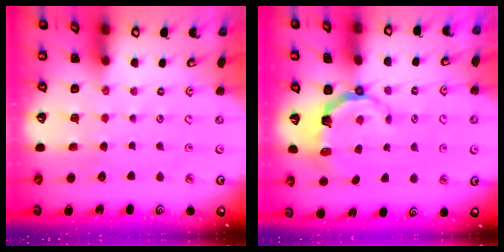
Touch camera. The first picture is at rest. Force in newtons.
{"total": 5.4, "press": 3.7, "slide": 3.9}